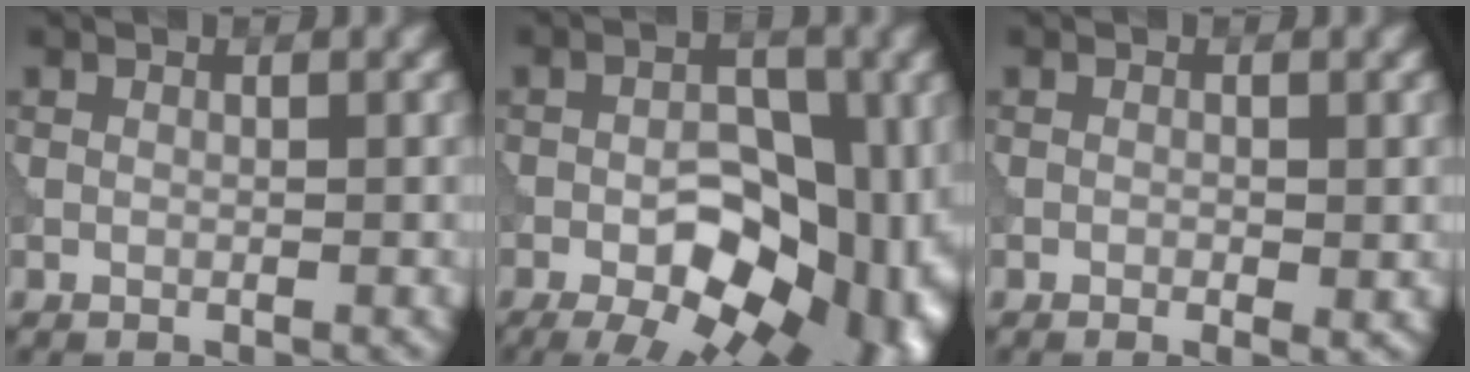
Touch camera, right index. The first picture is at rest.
{"total": 17.7, "force": [-6.4, 9.9, 13.2], "torque": [-0.126, 0.006, -0.080]}
{"total": 1.1, "force": [-0.1, 0.4, 1.0], "torque": [-0.010, -0.005, -0.001]}